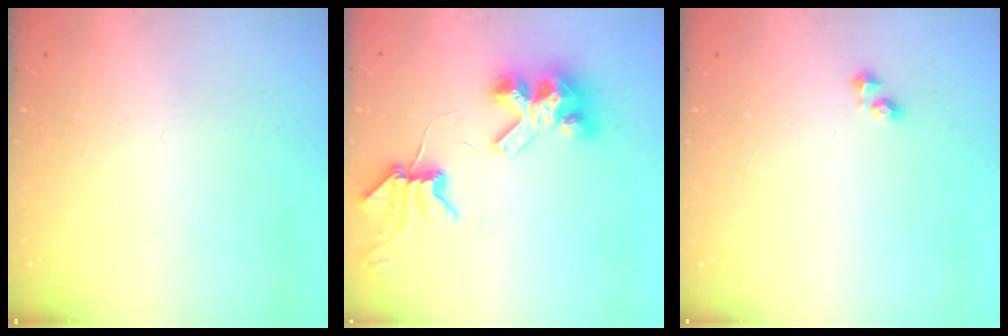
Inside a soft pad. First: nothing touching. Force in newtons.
{"total": 8.8, "press": 8.7, "slide": 1.2}
{"total": 2.2, "press": 2.2, "slide": 0.3}